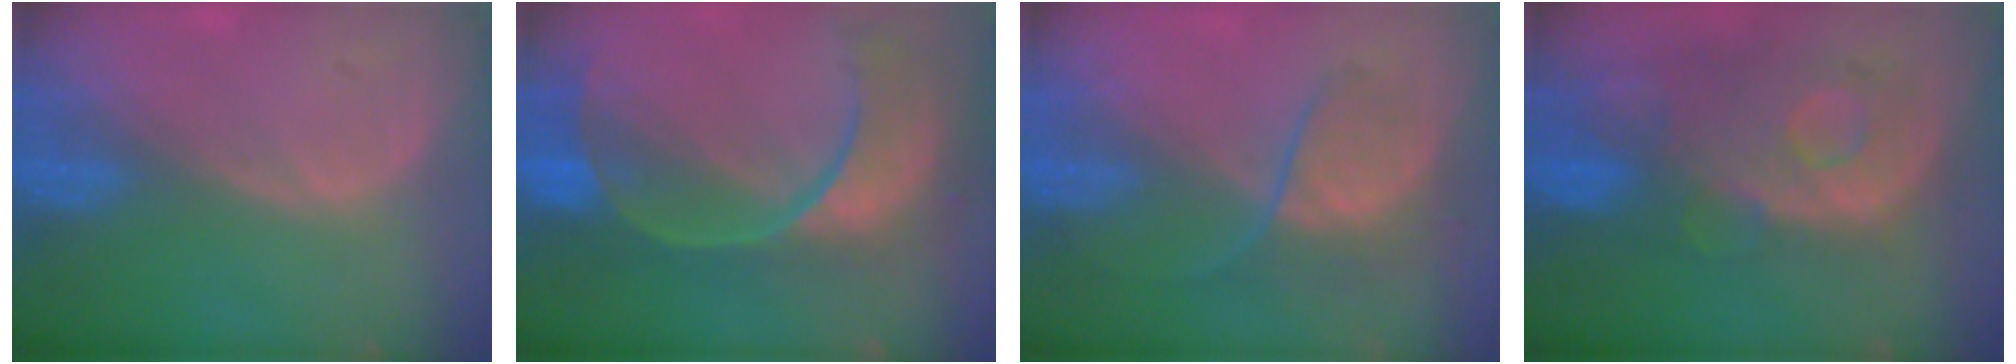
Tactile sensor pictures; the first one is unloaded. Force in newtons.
{"total": 12.3, "press": 9.9, "slide": 7.3}
{"total": 6.3, "press": 5.8, "slide": 2.3}
{"total": 11.2, "press": 9.7, "slide": 5.5}